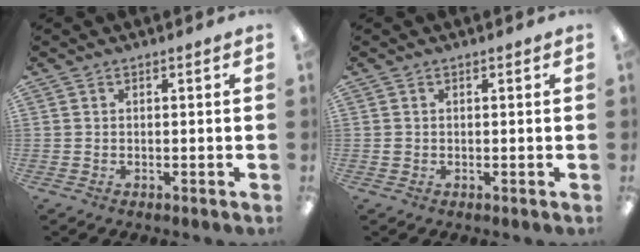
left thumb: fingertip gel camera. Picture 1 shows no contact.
{"total": 0.7, "force": [0.1, 0.7, 0.2], "torque": [-0.003, 0.005, -0.001]}